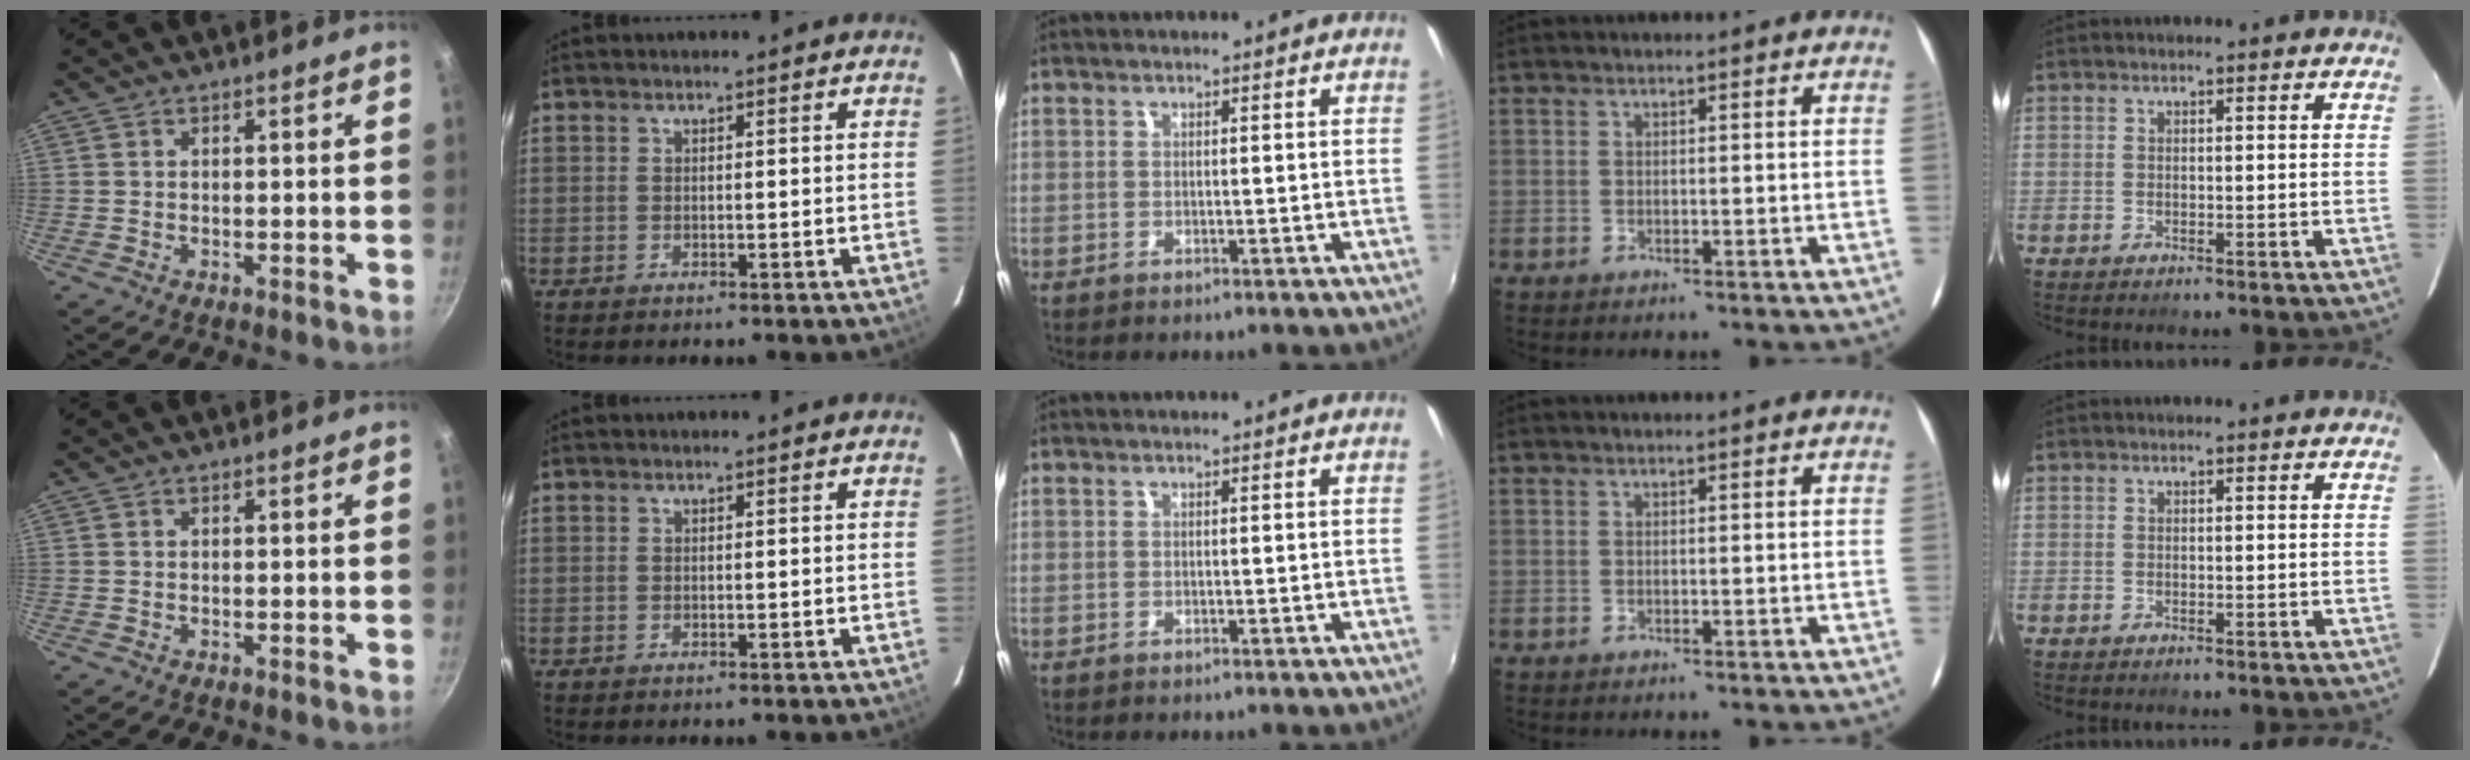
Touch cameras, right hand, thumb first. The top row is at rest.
{}